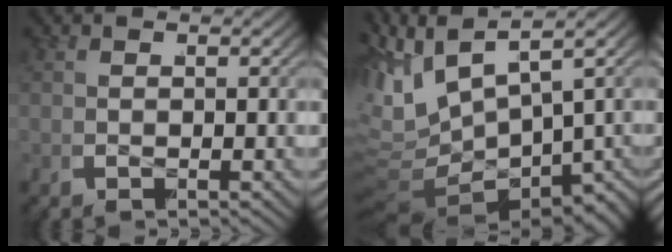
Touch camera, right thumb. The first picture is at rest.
{"total": 12.5, "force": [-0.2, 8.5, 9.1], "torque": [-0.191, -0.017, 0.002]}